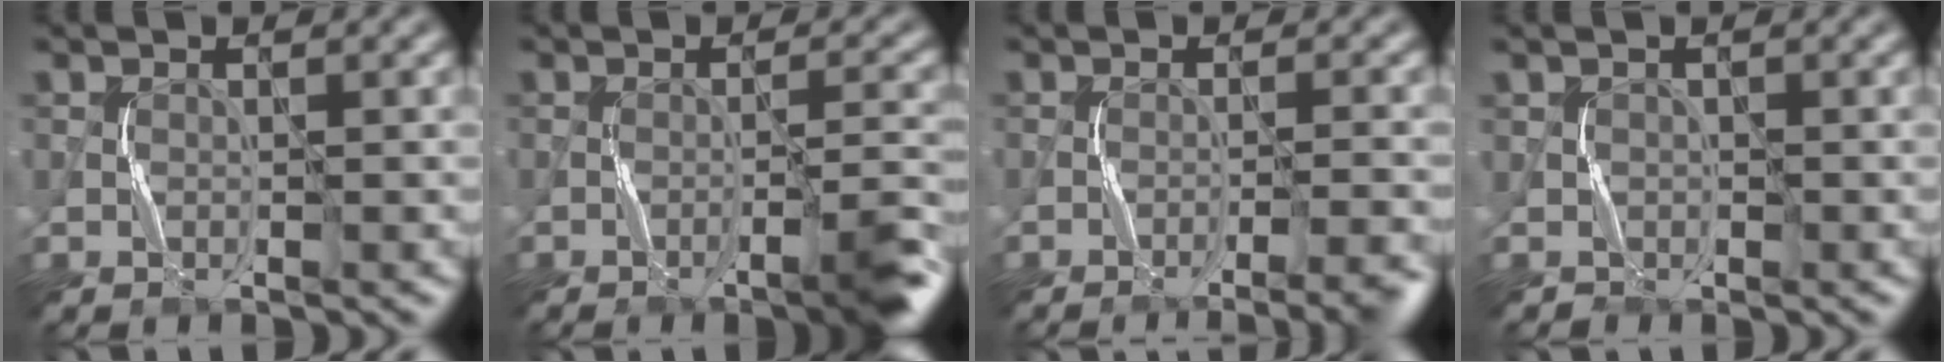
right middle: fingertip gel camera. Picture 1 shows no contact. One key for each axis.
{"total": 2.9, "fx": -1.3, "fy": -0.1, "fz": 2.5, "tx": -0.038, "ty": 0.012, "tz": -0.028}
{"total": 4.5, "fx": -2.9, "fy": 0.8, "fz": 3.4, "tx": -0.032, "ty": 0.015, "tz": -0.040}
{"total": 1.1, "fx": 0.2, "fy": 1.1, "fz": -0.3, "tx": 0.002, "ty": -0.001, "tz": 0.005}